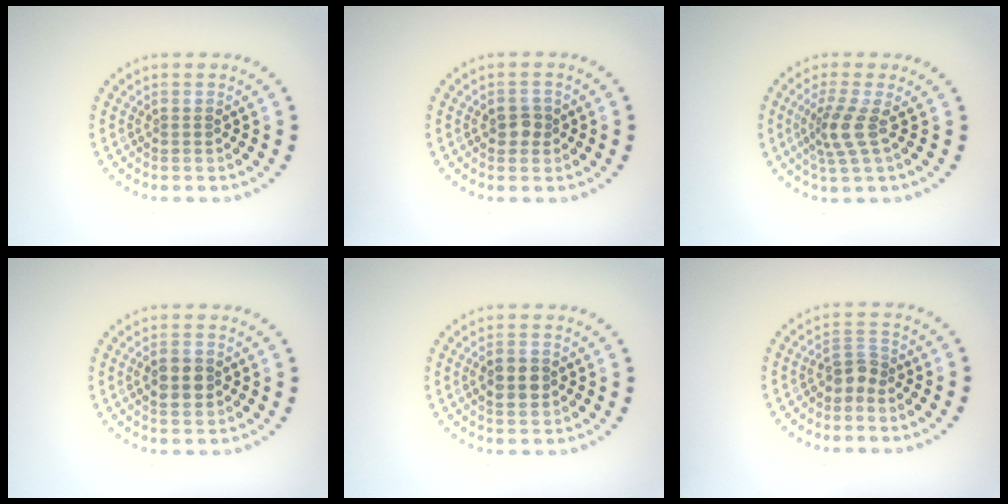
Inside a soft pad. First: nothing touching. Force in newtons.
{"total": 1.7, "press": 1.6, "slide": 0.4}
{"total": 2.8, "press": 2.1, "slide": 1.9}
{"total": 2.7, "press": 2.7, "slide": 0.1}
{"total": 2.7, "press": 2.7, "slide": 0.1}
{"total": 2.2, "press": 1.7, "slide": 1.4}